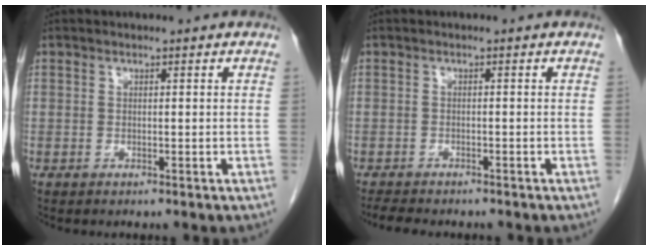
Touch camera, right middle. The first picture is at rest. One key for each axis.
{"total": 4.8, "fx": -4.2, "fy": 1.2, "fz": 2.0, "tx": -0.035, "ty": -0.009, "tz": -0.062}